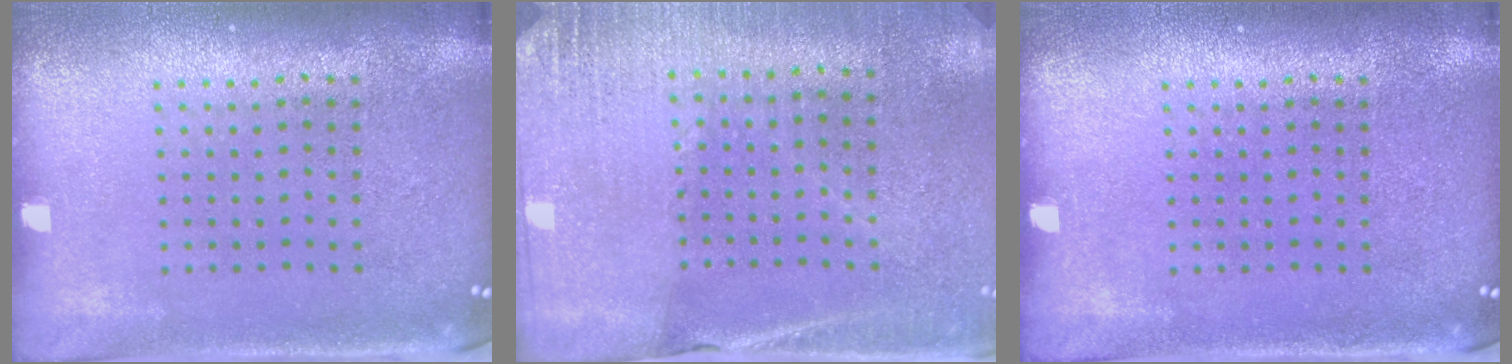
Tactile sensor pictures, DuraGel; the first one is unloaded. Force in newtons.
{"total": 2.6, "press": 2.5, "slide": 0.8}
{"total": 0.0}